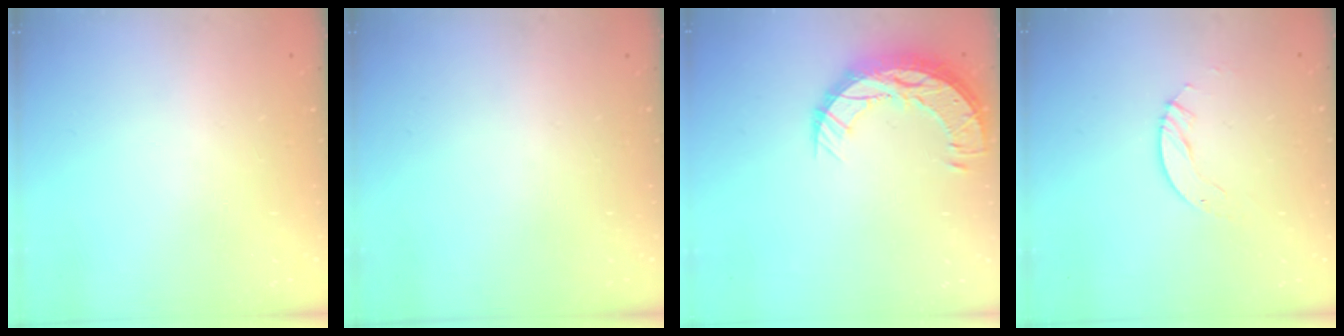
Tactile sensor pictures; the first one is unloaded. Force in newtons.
{"total": 0.0}
{"total": 11.7, "press": 11.7, "slide": 0.8}
{"total": 3.0, "press": 3.0, "slide": 0.2}